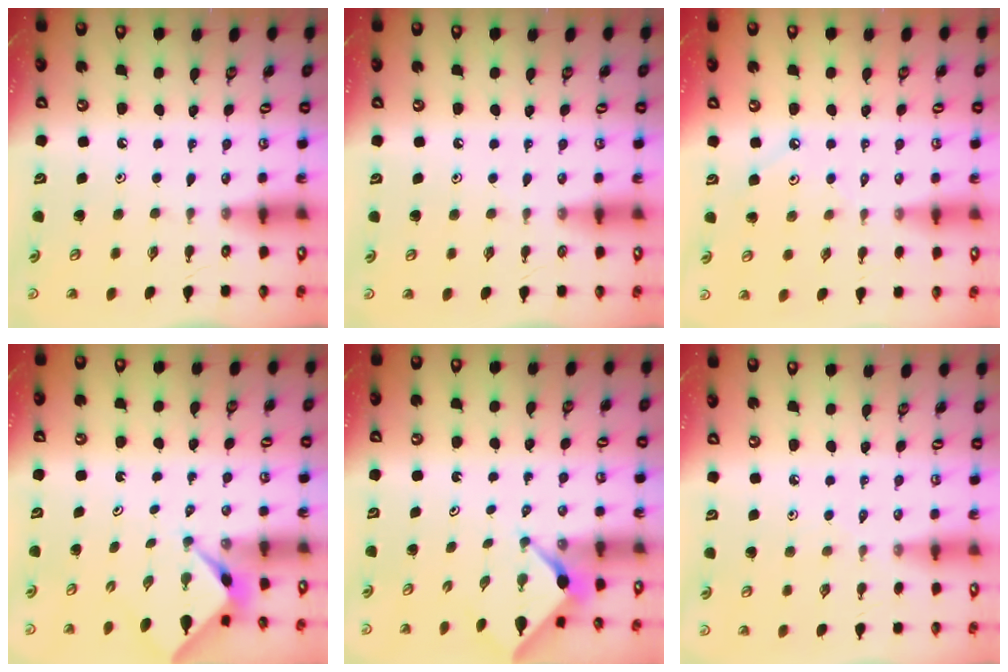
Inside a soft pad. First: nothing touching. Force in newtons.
{"total": 2.6, "press": 2.6, "slide": 0.4}
{"total": 2.8, "press": 2.8, "slide": 0.1}
{"total": 2.2, "press": 2.2, "slide": 0.3}
{"total": 2.3, "press": 2.3, "slide": 0.3}
{"total": 2.6, "press": 2.6, "slide": 0.5}